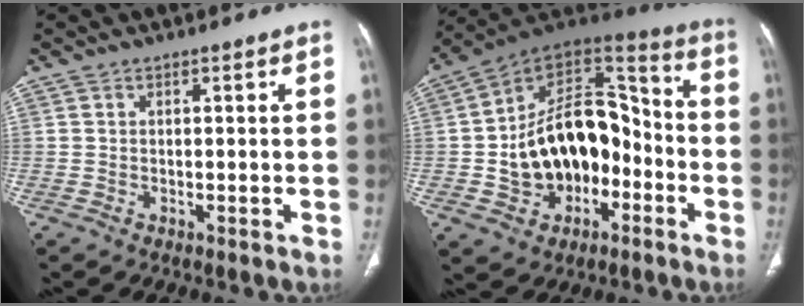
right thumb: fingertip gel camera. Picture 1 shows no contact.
{"total": 21.8, "force": [-4.7, 15.2, 15.0], "torque": [-0.195, 0.061, -0.068]}